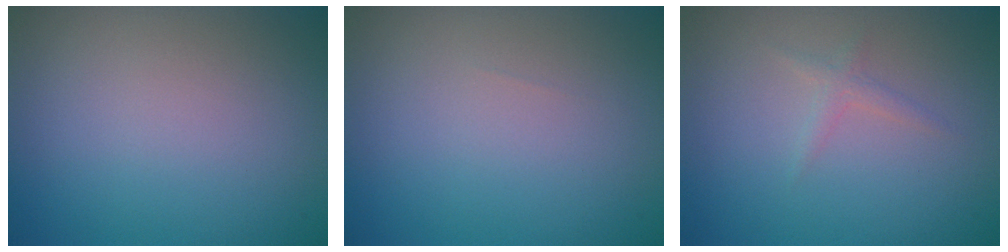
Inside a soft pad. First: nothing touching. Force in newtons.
{"total": 0.0}
{"total": 1.0, "press": 1.0, "slide": 0.1}